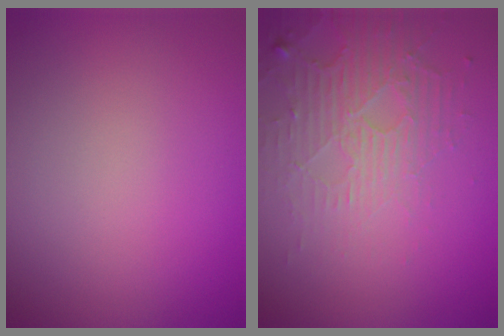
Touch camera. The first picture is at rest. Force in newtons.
{"total": 5.2, "press": 3.3, "slide": 4.1}